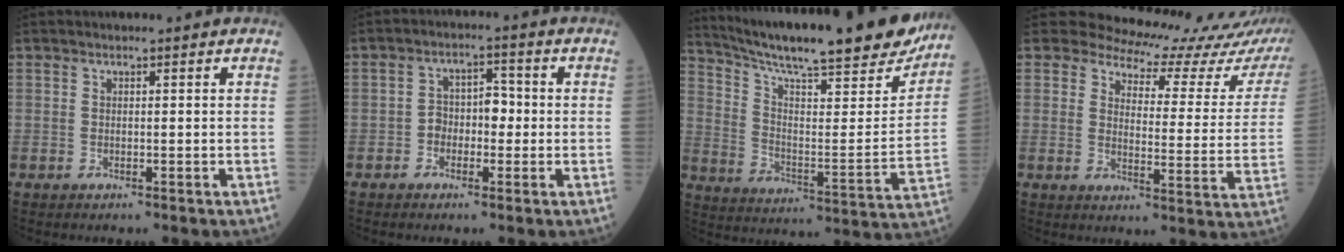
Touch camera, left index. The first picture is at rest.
{"total": 4.2, "force": [-0.8, 2.7, 3.1], "torque": [-0.050, 0.021, -0.018]}
{"total": 27.3, "force": [23.5, 3.1, 13.6], "torque": [-0.226, -0.051, 0.325]}
{"total": 17.0, "force": [16.5, 3.1, 2.7], "torque": [-0.013, -0.094, 0.162]}